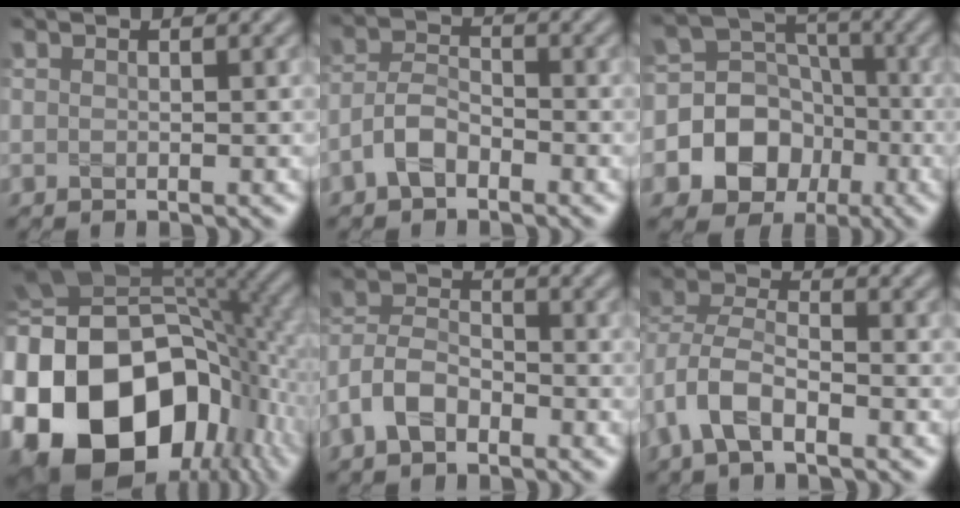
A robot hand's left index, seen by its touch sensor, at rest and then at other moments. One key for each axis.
{"total": 3.0, "fx": -1.8, "fy": 1.6, "fz": 1.8, "tx": -0.036, "ty": 0.009, "tz": -0.044}
{"total": 11.0, "fx": -3.6, "fy": 9.9, "fz": 3.3, "tx": -0.067, "ty": 0.007, "tz": -0.084}
{"total": 22.7, "fx": -7.3, "fy": 15.9, "fz": 14.5, "tx": -0.289, "ty": -0.031, "tz": -0.118}
{"total": 4.3, "fx": -2.3, "fy": 2.5, "fz": 2.6, "tx": -0.052, "ty": 0.007, "tz": -0.057}
{"total": 5.6, "fx": -2.4, "fy": 3.0, "fz": 4.1, "tx": -0.087, "ty": 0.004, "tz": -0.061}